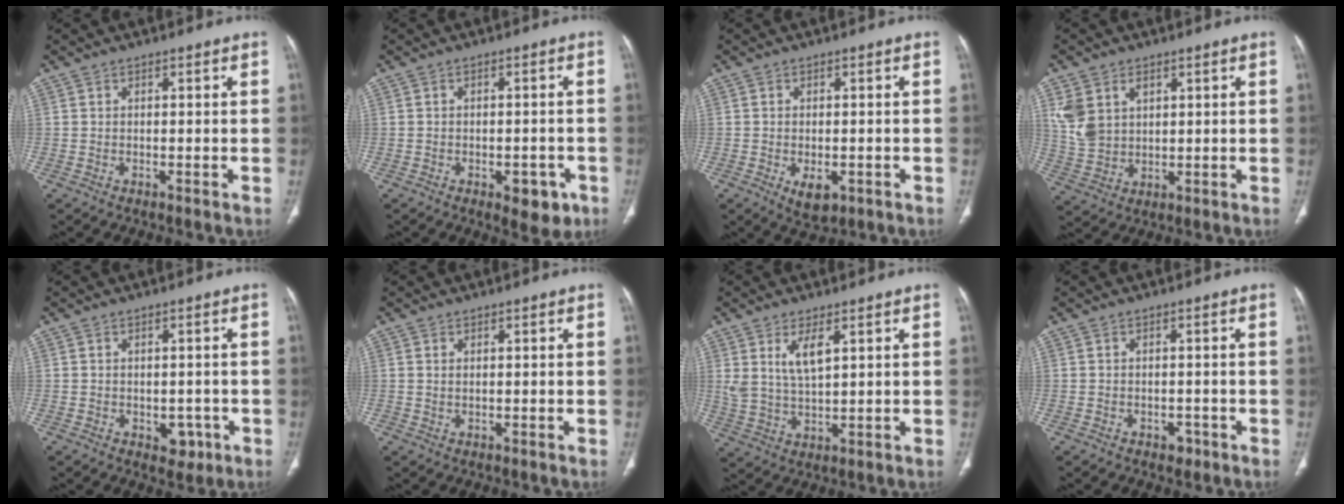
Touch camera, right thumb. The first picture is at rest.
{"total": 5.8, "force": [-2.7, 3.1, 4.1], "torque": [-0.028, 0.009, -0.029]}
{"total": 4.6, "force": [-1.5, 2.6, 3.4], "torque": [-0.049, -0.002, -0.013]}
{"total": 8.1, "force": [3.2, 5.8, 4.7], "torque": [-0.080, -0.005, 0.078]}
{"total": 3.6, "force": [-1.2, 2.7, 2.1], "torque": [-0.004, 0.004, -0.010]}
{"total": 0.6, "force": [0.3, 0.3, 0.5], "torque": [-0.006, -0.001, 0.008]}
{"total": 6.3, "force": [2.9, 2.5, 5.0], "torque": [-0.096, -0.018, 0.068]}
{"total": 1.9, "force": [-1.0, 1.4, 0.7], "torque": [-0.002, 0.005, -0.010]}